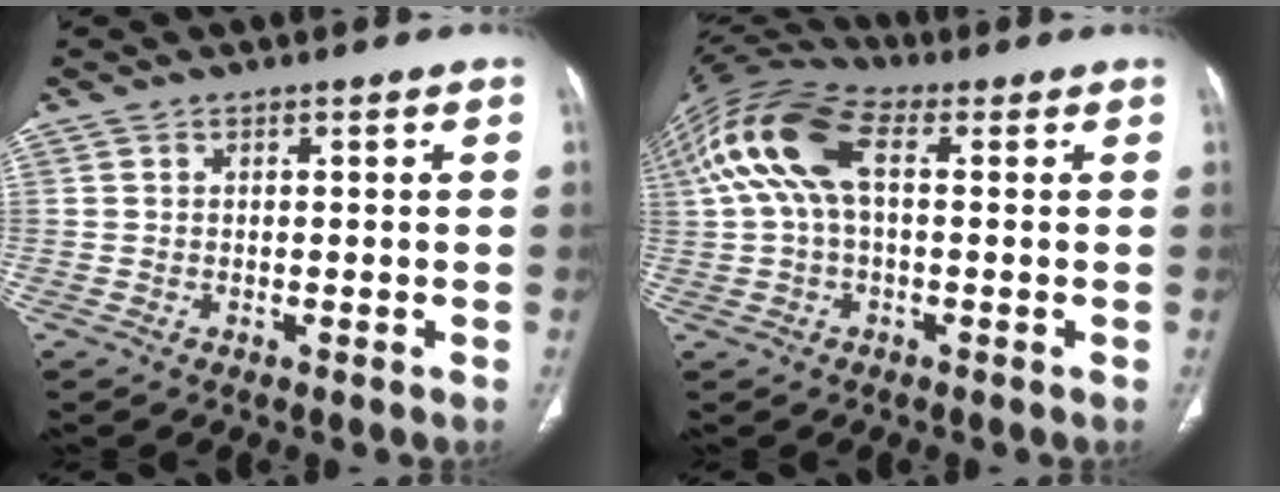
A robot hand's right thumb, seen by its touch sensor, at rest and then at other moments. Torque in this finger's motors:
{"motor_torque": [-0.37, 1.66, 0.68, -0.45, 0.34]}